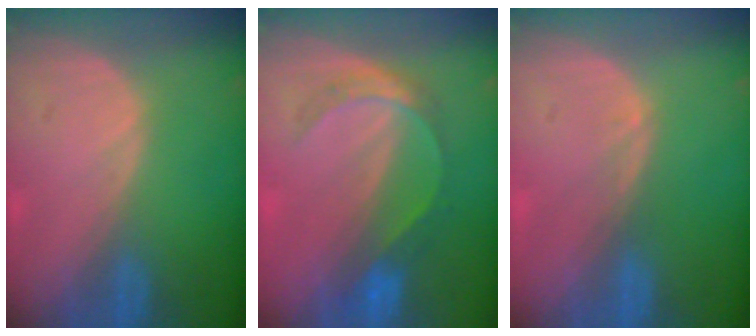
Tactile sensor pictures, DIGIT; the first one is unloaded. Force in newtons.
{"total": 5.4, "press": 5.0, "slide": 2.1}
{"total": 0.8, "press": 0.7, "slide": 0.1}